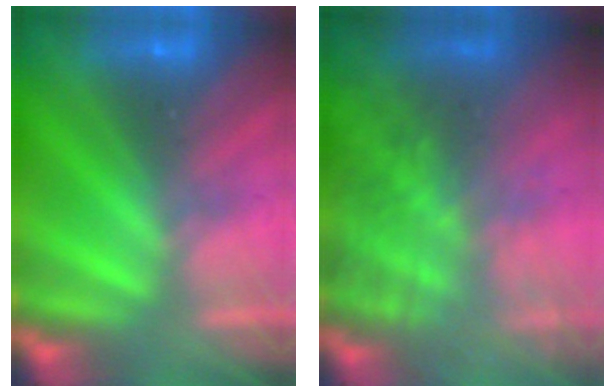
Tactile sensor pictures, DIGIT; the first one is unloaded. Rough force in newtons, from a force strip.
{"total": 8.3}